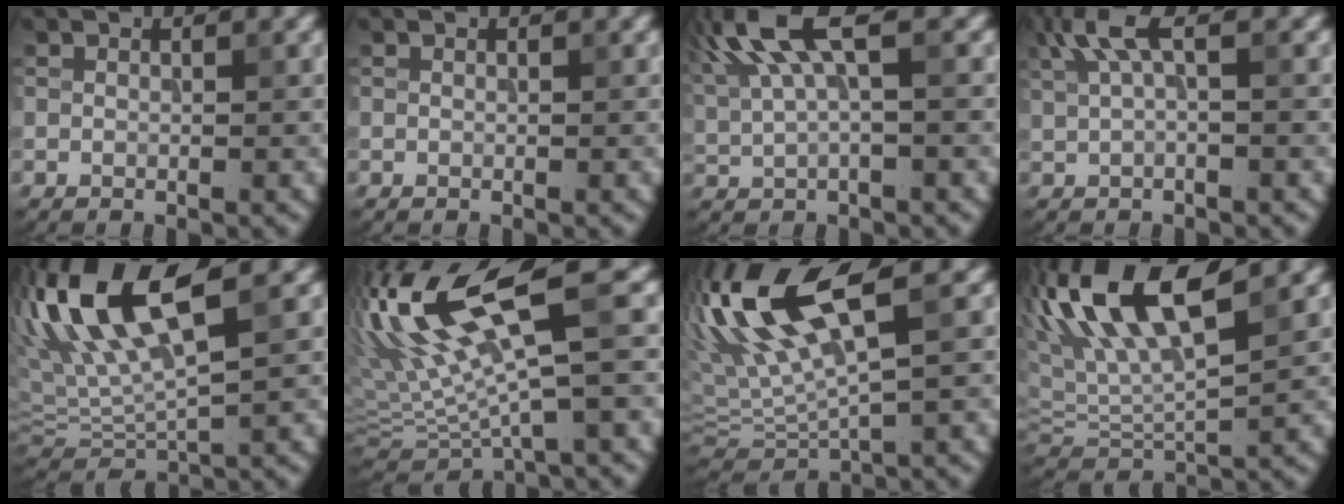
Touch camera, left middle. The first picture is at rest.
{"total": 0.0}
{"total": 6.9, "force": [3.2, 2.0, 5.8], "torque": [-0.130, 0.015, 0.065]}
{"total": 3.2, "force": [1.4, 0.8, 2.8], "torque": [-0.055, 0.003, 0.027]}
{"total": 12.1, "force": [4.4, 3.5, 10.7], "torque": [-0.224, 0.026, 0.079]}
{"total": 13.0, "force": [4.3, 2.9, 11.9], "torque": [-0.240, 0.010, 0.084]}
{"total": 12.0, "force": [4.3, 3.4, 10.7], "torque": [-0.221, 0.017, 0.081]}
{"total": 11.4, "force": [4.9, 3.3, 9.8], "torque": [-0.193, 0.023, 0.087]}